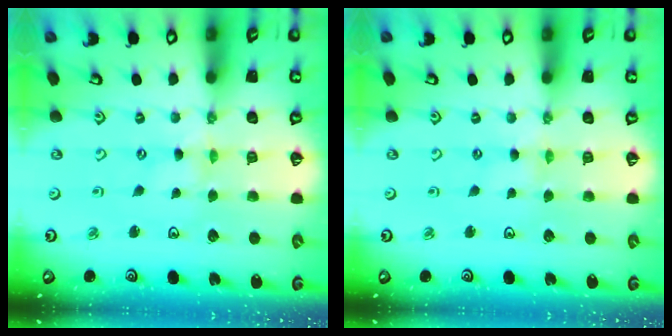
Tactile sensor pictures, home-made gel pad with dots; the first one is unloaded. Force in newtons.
{"total": 1.9, "press": 1.9, "slide": 0.4}